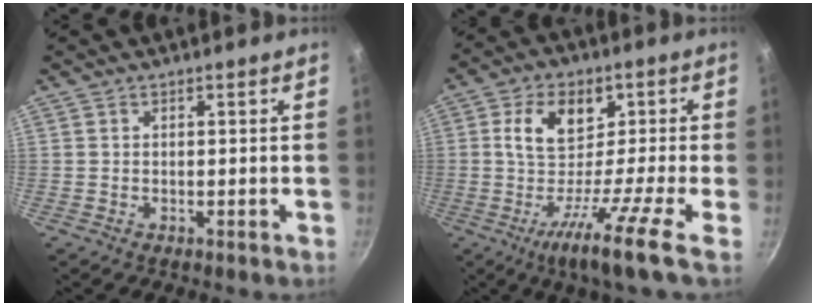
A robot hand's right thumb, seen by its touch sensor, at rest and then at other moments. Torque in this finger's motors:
{"motor_torque": [2.04, 2.04, 0.81, -0.80, 0.22]}